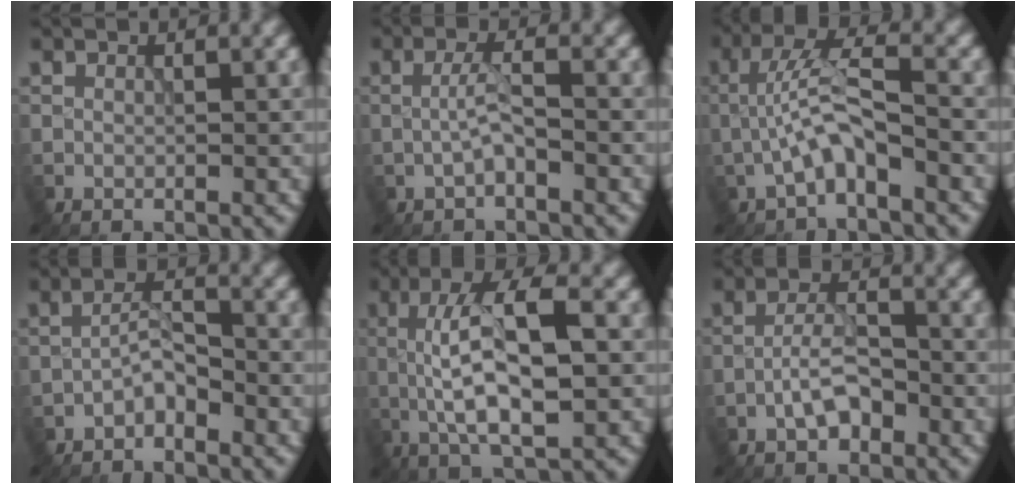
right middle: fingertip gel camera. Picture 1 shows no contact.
{"total": 2.1, "force": [-0.6, 0.5, 1.9], "torque": [-0.040, 0.007, -0.017]}
{"total": 4.1, "force": [-1.5, 1.1, 3.6], "torque": [-0.075, 0.019, -0.034]}
{"total": 2.0, "force": [-1.4, 0.7, 1.3], "torque": [-0.019, 0.013, -0.030]}
{"total": 8.9, "force": [0.2, 3.0, 8.4], "torque": [-0.147, 0.014, -0.003]}
{"total": 3.3, "force": [-1.5, 1.4, 2.5], "torque": [-0.046, 0.008, -0.031]}